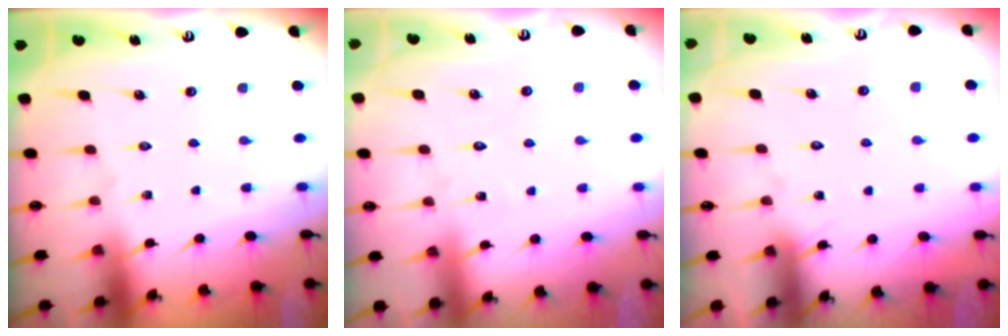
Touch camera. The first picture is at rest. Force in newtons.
{"total": 4.5, "press": 4.5, "slide": 0.4}
{"total": 3.4, "press": 3.4, "slide": 0.3}